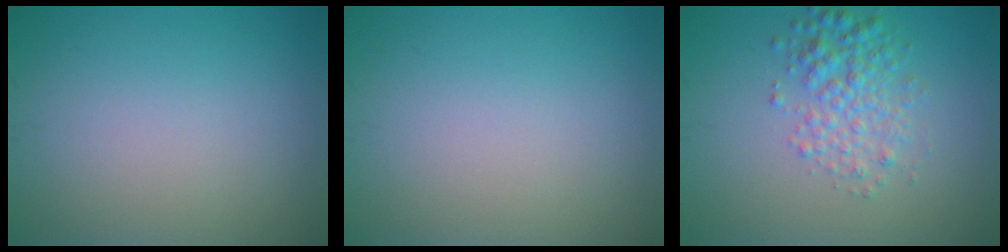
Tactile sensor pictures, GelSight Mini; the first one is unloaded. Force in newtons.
{"total": 0.0}
{"total": 3.4, "press": 3.4, "slide": 0.0}